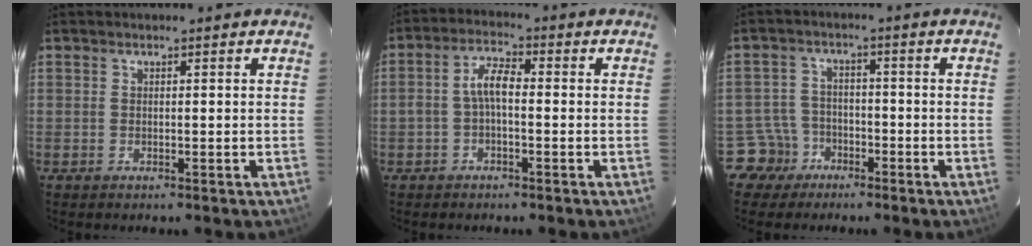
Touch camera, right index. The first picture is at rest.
{"total": 4.3, "force": [-1.0, 1.7, 3.8], "torque": [-0.081, 0.017, -0.020]}
{"total": 5.6, "force": [-3.5, 4.3, -0.5], "torque": [-0.003, 0.025, -0.067]}